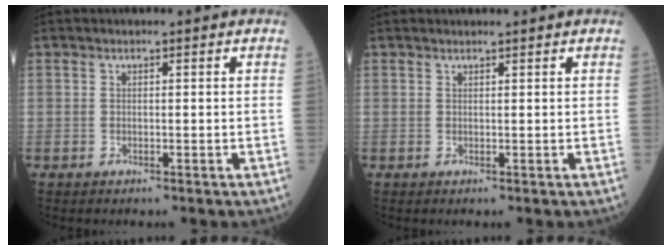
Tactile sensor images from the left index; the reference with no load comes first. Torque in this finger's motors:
{"motor_torque": [0.07, 0.05, 0.01, 0.01]}